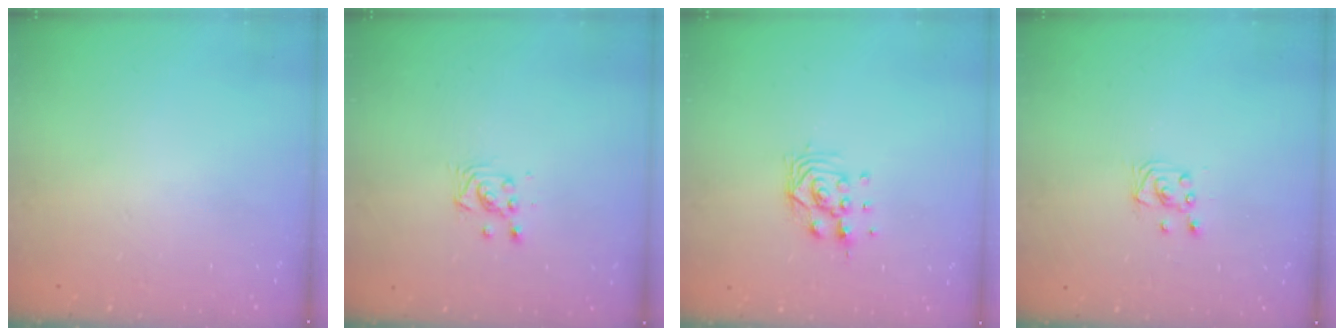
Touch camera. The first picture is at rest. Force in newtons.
{"total": 3.8, "press": 3.8, "slide": 0.5}
{"total": 7.9, "press": 7.8, "slide": 0.6}
{"total": 2.5, "press": 2.5, "slide": 0.2}